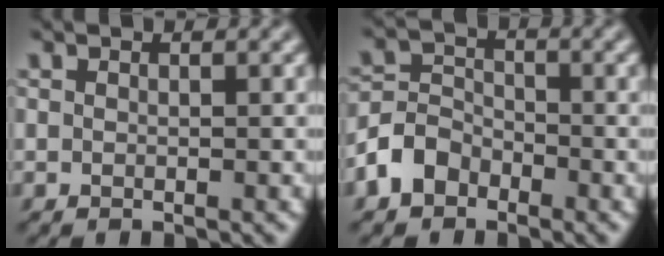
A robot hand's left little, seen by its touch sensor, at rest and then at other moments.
{"total": 3.7, "force": [-2.3, 2.5, 1.2], "torque": [-0.030, 0.008, -0.052]}